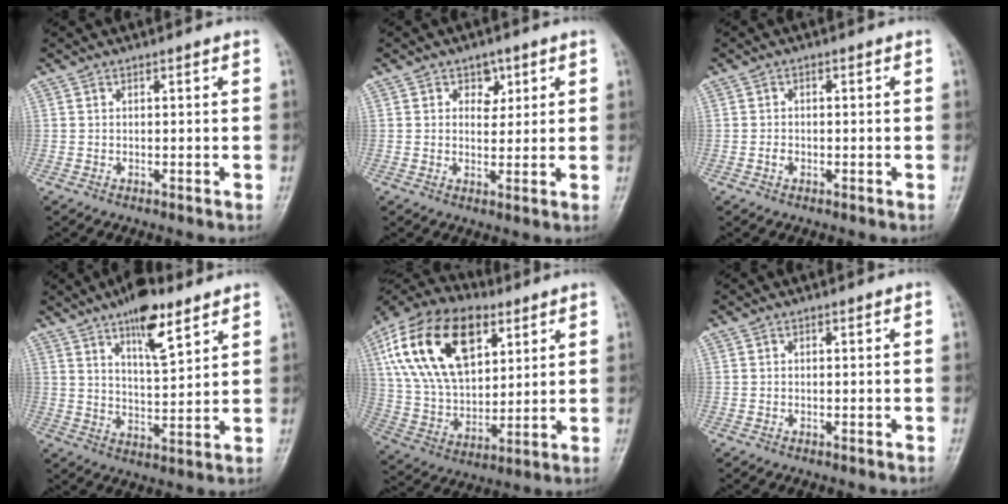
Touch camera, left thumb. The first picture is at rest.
{"total": 3.8, "force": [1.6, 2.9, 1.8], "torque": [0.003, -0.007, 0.022]}
{"total": 1.4, "force": [-0.6, 1.1, 0.7], "torque": [-0.011, 0.007, -0.012]}
{"total": 10.8, "force": [6.8, 3.6, 7.6], "torque": [-0.105, -0.039, 0.112]}
{"total": 23.8, "force": [9.5, 13.9, 16.8], "torque": [-0.298, -0.009, 0.170]}
{"total": 0.0}